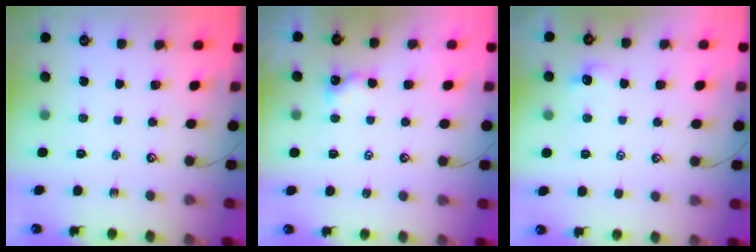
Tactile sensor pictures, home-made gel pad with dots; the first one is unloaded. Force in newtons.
{"total": 0.5, "press": 0.4, "slide": 0.3}
{"total": 1.3, "press": 1.1, "slide": 0.6}